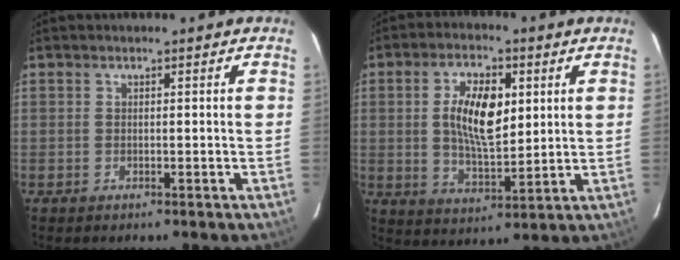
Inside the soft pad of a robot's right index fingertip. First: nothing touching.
{"total": 11.1, "force": [2.3, 5.2, 9.5], "torque": [-0.173, 0.008, 0.046]}